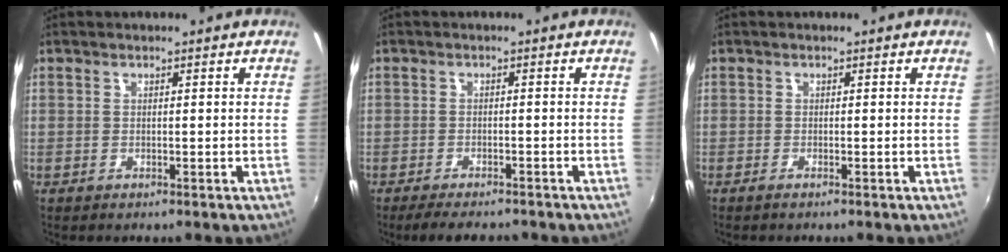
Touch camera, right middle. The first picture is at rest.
{"total": 6.7, "force": [-5.6, 1.8, 3.1], "torque": [-0.070, -0.018, -0.088]}
{"total": 0.8, "force": [-0.6, -0.1, 0.6], "torque": [-0.012, -0.003, -0.012]}